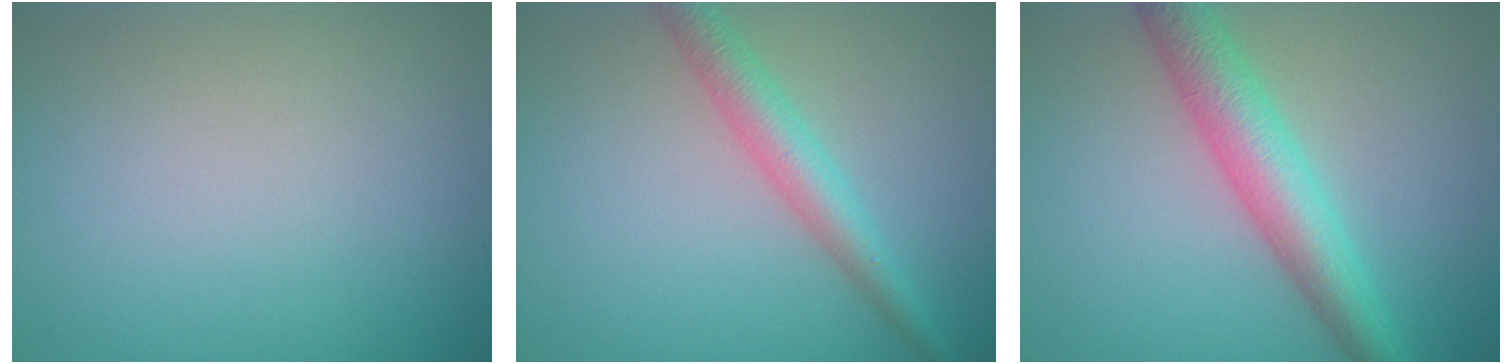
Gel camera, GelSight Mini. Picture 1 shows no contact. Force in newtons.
{"total": 3.4, "press": 3.4, "slide": 0.0}
{"total": 5.4, "press": 5.4, "slide": 0.2}